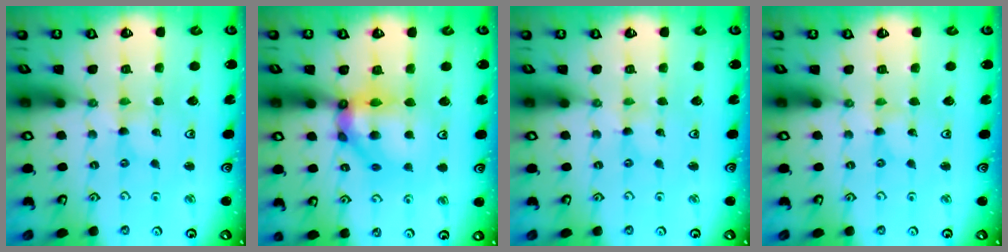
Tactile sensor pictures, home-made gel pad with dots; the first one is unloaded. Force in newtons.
{"total": 11.5, "press": 11.2, "slide": 2.2}
{"total": 0.0}
{"total": 0.0}